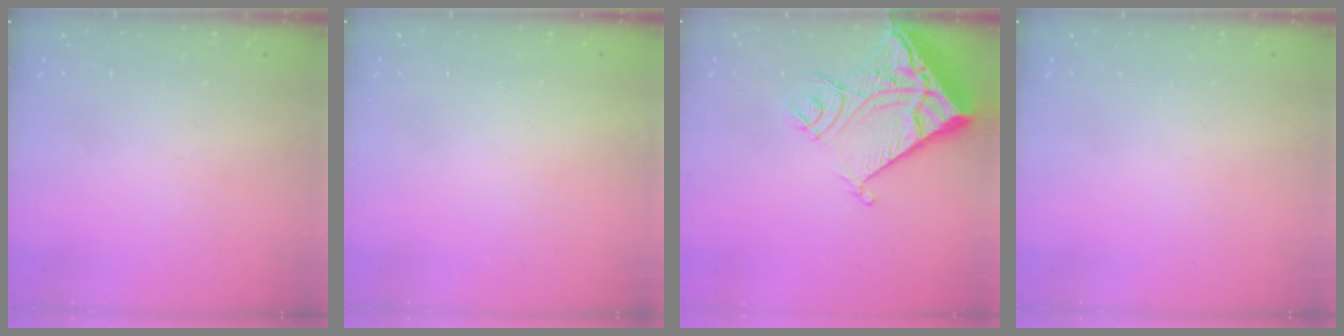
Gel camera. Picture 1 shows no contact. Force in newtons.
{"total": 1.7, "press": 1.6, "slide": 0.1}
{"total": 12.8, "press": 12.7, "slide": 1.7}
{"total": 0.0}